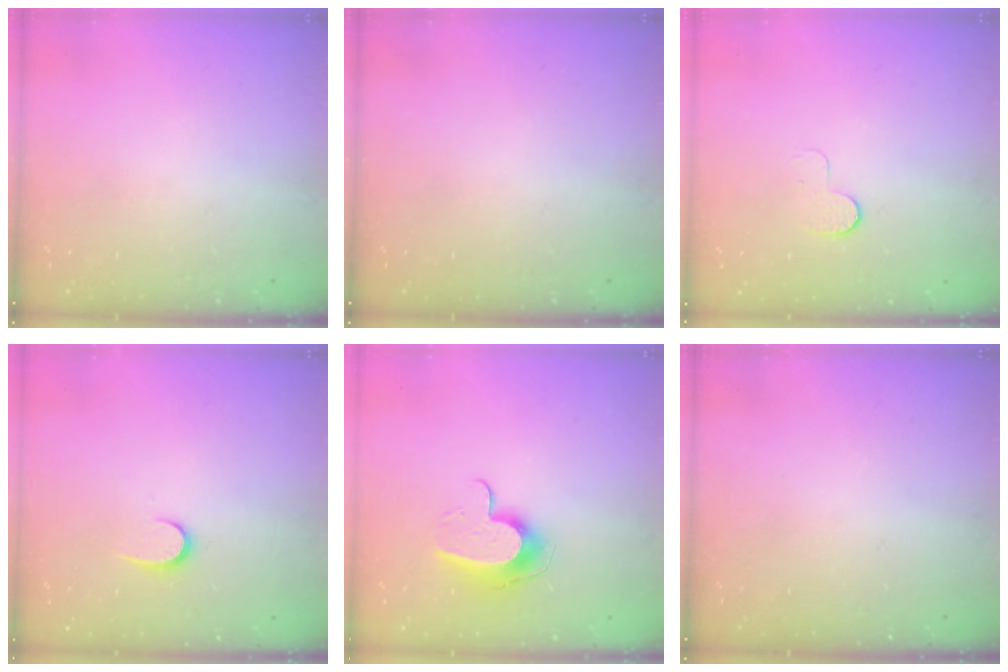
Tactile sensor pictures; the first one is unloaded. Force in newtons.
{"total": 0.0}
{"total": 5.7, "press": 5.6, "slide": 0.6}
{"total": 5.6, "press": 5.5, "slide": 0.6}
{"total": 10.5, "press": 10.5, "slide": 0.1}
{"total": 0.0}